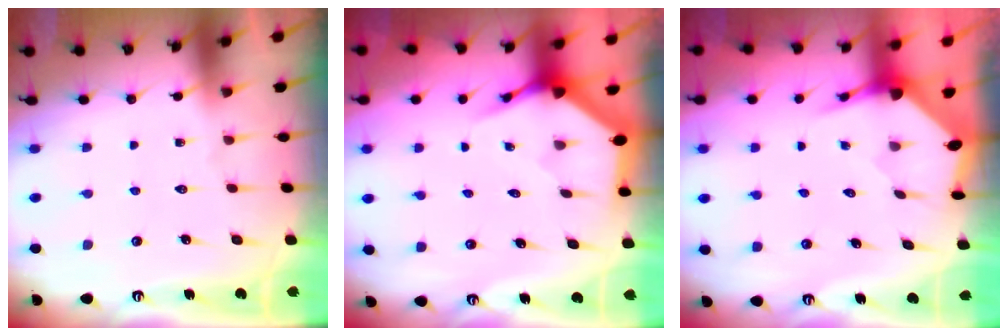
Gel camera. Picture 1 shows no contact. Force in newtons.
{"total": 5.1, "press": 5.1, "slide": 0.4}
{"total": 3.7, "press": 3.6, "slide": 0.5}